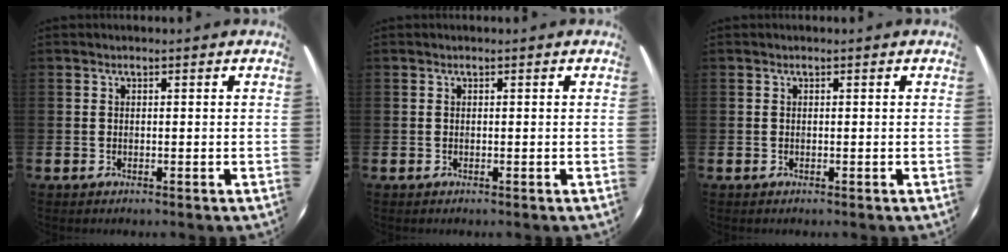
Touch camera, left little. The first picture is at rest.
{"total": 0.0}
{"total": 0.0}